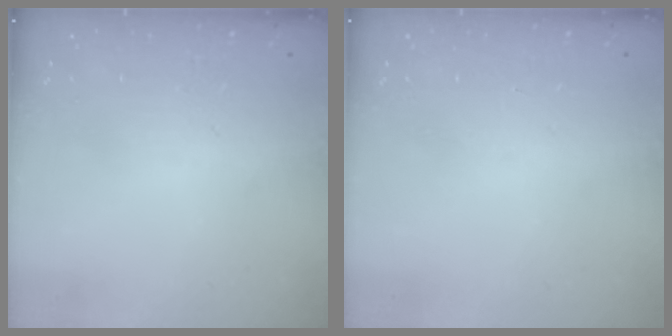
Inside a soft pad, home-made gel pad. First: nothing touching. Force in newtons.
{"total": 0.0}